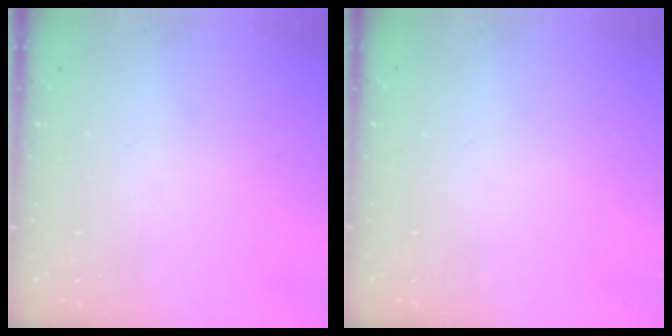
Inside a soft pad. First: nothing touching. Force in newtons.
{"total": 0.0}